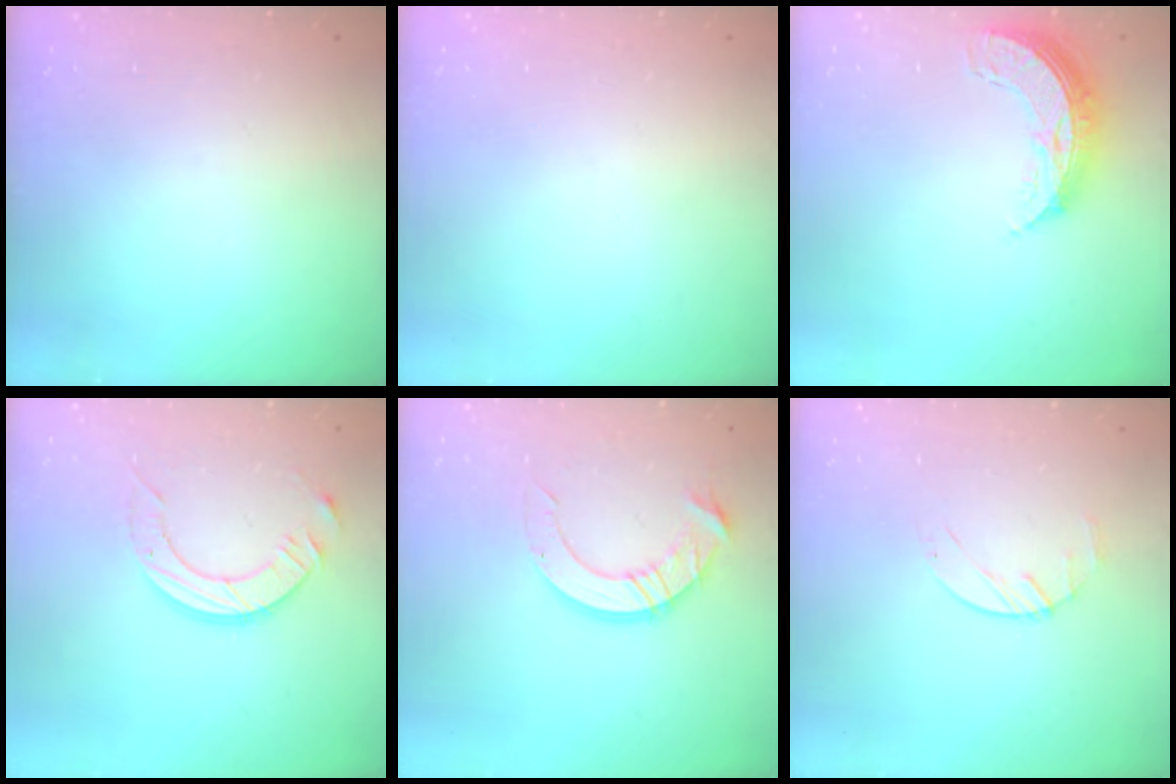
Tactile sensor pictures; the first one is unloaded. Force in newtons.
{"total": 0.0}
{"total": 8.6, "press": 8.6, "slide": 0.7}
{"total": 10.4, "press": 10.3, "slide": 0.9}
{"total": 12.6, "press": 12.6, "slide": 1.3}
{"total": 1.9, "press": 1.9, "slide": 0.3}